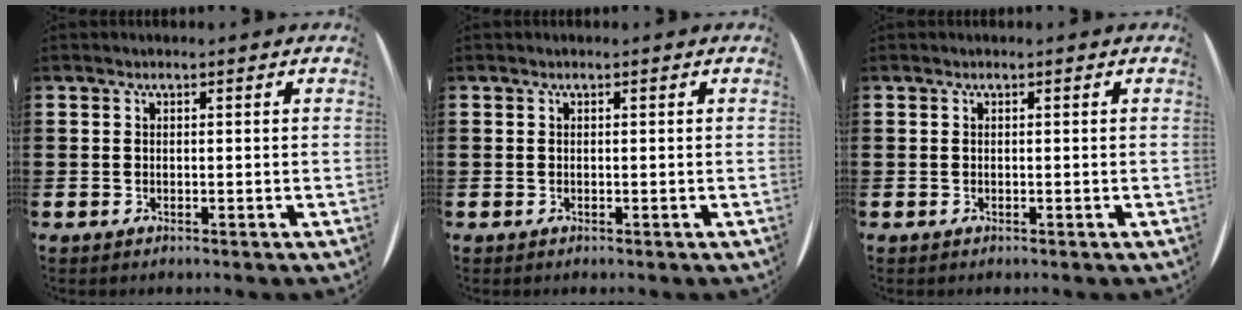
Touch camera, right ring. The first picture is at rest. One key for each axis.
{"total": 0.0}
{"total": 0.0}